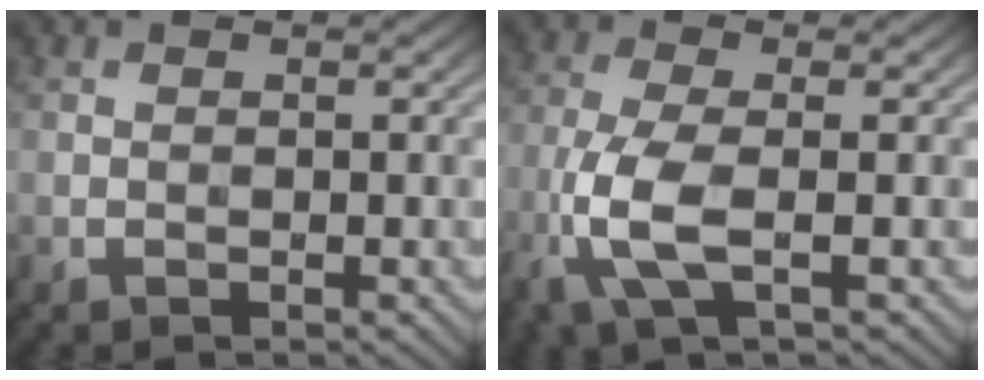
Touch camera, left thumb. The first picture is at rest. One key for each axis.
{"total": 7.0, "fx": -2.3, "fy": 2.4, "fz": 6.2, "tx": -0.152, "ty": 0.001, "tz": -0.056}